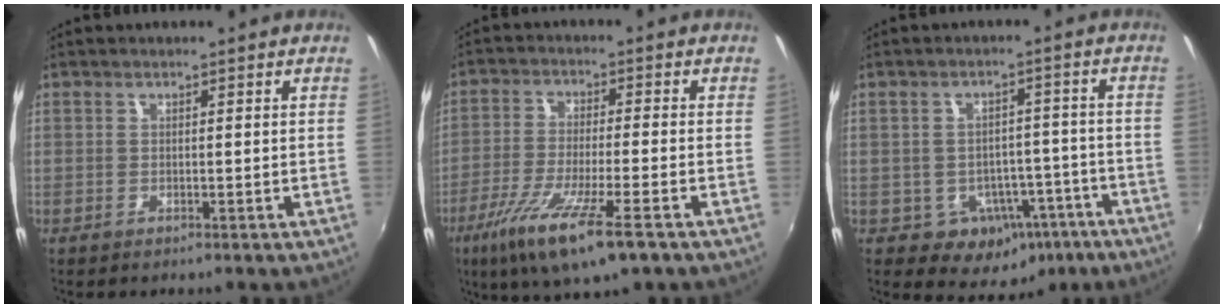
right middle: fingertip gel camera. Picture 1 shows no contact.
{"total": 13.0, "force": [-7.2, 1.5, 10.8], "torque": [-0.220, -0.041, -0.131]}
{"total": 9.7, "force": [-4.6, 7.7, 3.7], "torque": [-0.063, 0.032, -0.030]}